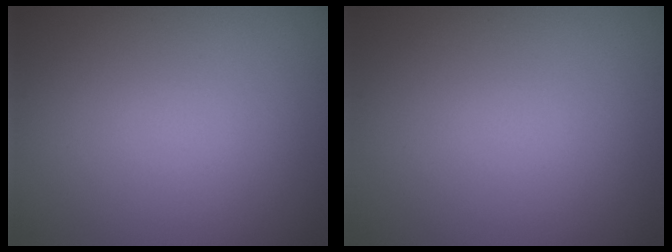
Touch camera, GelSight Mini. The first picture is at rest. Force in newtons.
{"total": 0.0}